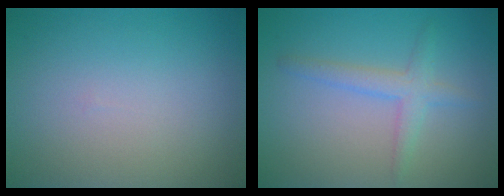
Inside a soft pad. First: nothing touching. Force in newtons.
{"total": 2.4, "press": 2.4, "slide": 0.2}